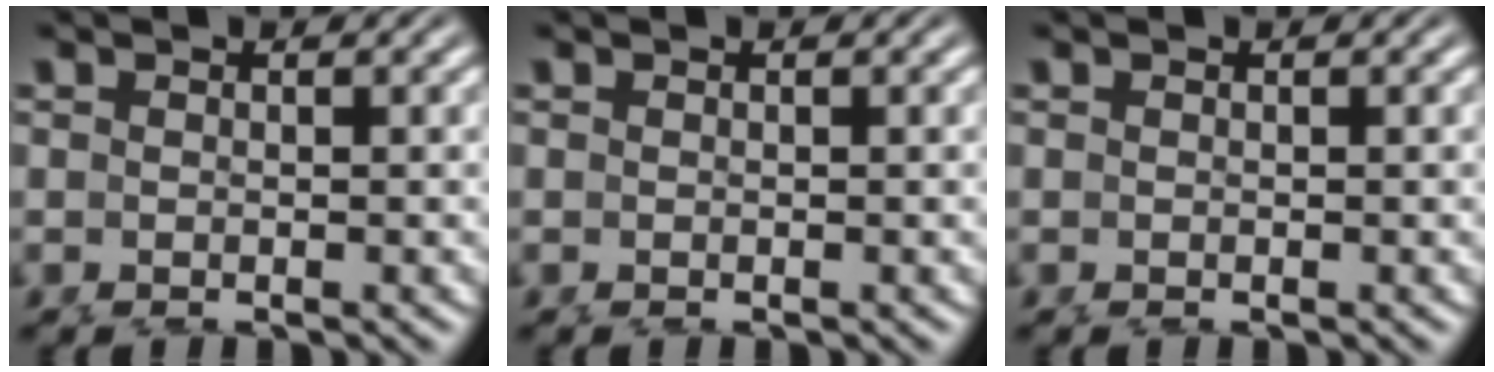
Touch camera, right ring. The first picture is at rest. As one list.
[{"total": 0.0}, {"total": 0.0}]